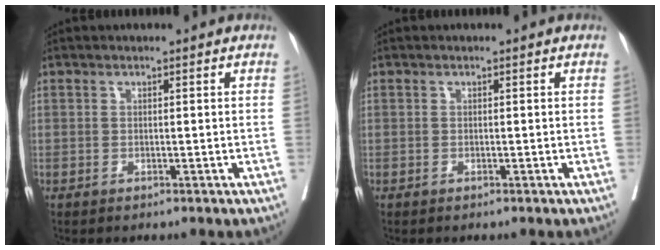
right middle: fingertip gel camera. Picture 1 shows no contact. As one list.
[{"total": 0.0}]